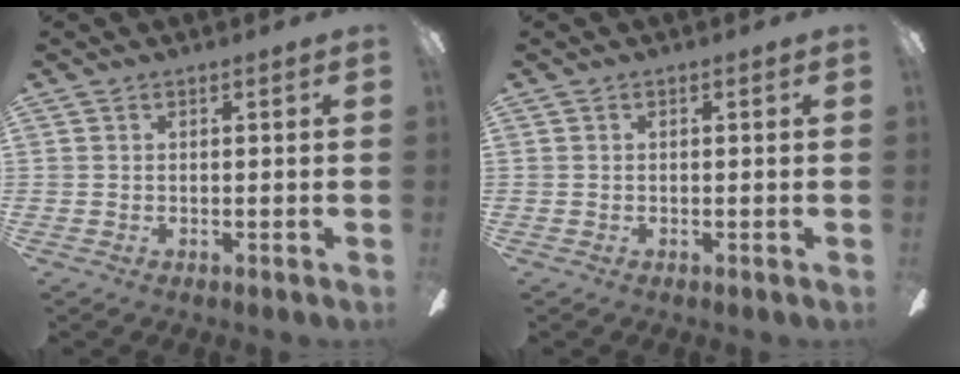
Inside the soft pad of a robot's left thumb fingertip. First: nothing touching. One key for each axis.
{"total": 0.0}